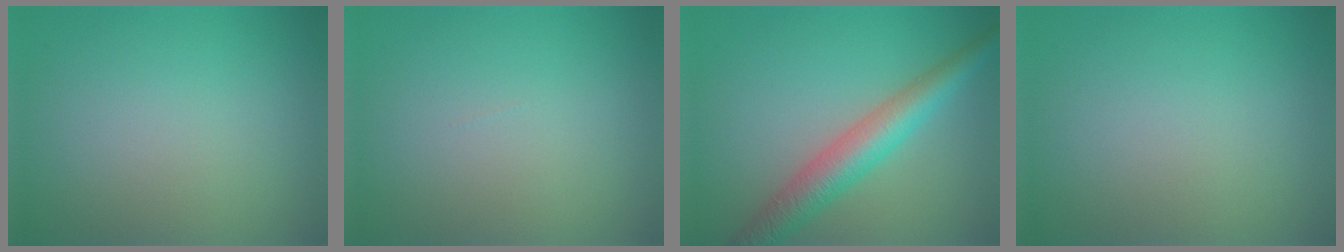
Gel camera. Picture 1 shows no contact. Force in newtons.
{"total": 0.0}
{"total": 5.1, "press": 5.1, "slide": 0.1}
{"total": 0.0}